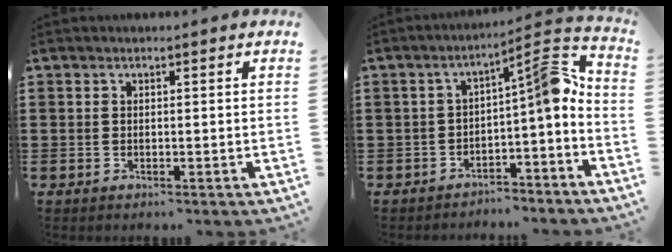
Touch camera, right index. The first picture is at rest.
{"total": 6.1, "force": [-1.6, 1.2, 5.7], "torque": [-0.088, -0.015, -0.047]}